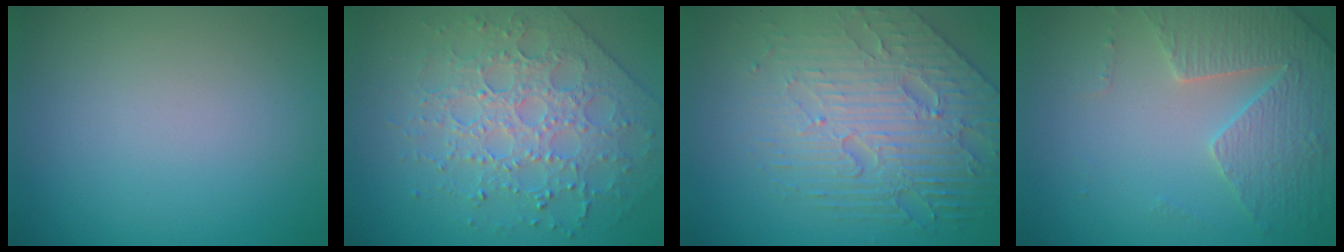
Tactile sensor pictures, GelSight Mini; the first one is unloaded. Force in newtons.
{"total": 4.5, "press": 4.3, "slide": 1.0}
{"total": 6.9, "press": 5.3, "slide": 4.4}
{"total": 4.5, "press": 3.8, "slide": 2.4}